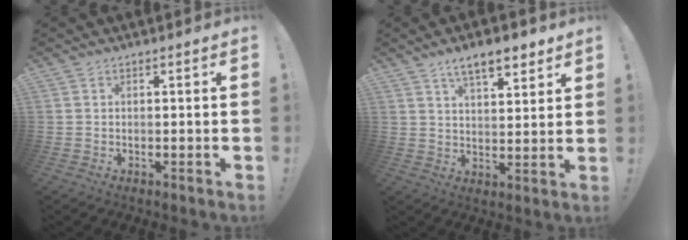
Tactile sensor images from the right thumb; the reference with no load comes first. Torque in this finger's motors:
{"motor_torque": [0.02, 0.19, 0.42, 0.71, 0.29]}